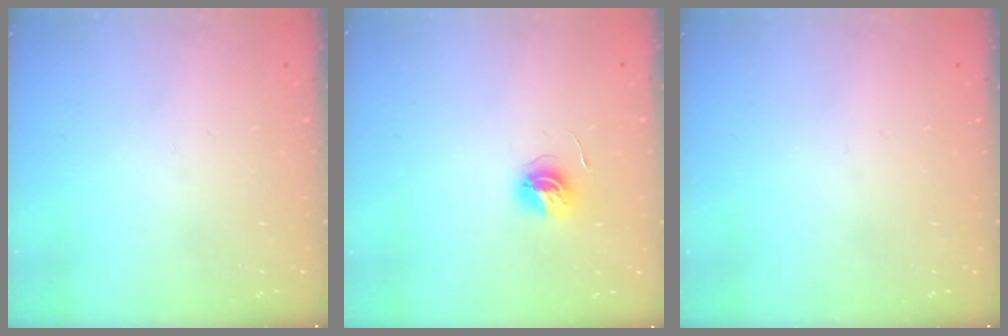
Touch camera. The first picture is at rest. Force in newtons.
{"total": 5.6, "press": 5.6, "slide": 0.6}
{"total": 0.0}